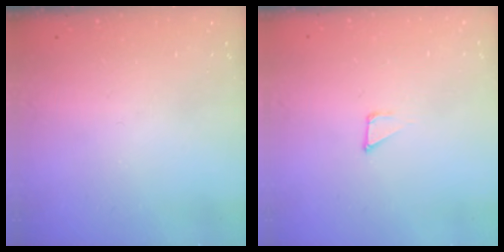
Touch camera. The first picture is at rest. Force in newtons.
{"total": 1.6, "press": 1.6, "slide": 0.1}